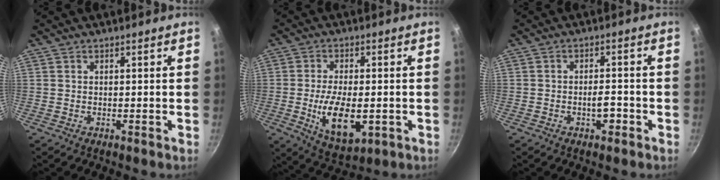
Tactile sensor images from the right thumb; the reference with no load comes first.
{"total": 11.3, "force": [-2.3, 5.5, 9.6], "torque": [-0.156, -0.010, -0.028]}
{"total": 3.1, "force": [-1.4, 1.6, 2.3], "torque": [-0.024, 0.015, -0.020]}